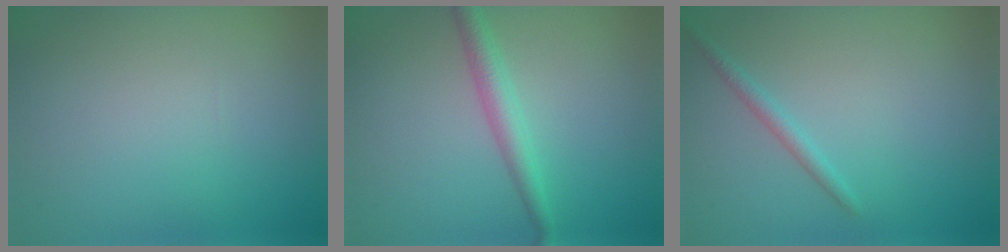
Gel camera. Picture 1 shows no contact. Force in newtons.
{"total": 2.6, "press": 2.6, "slide": 0.0}
{"total": 1.3, "press": 1.3, "slide": 0.0}